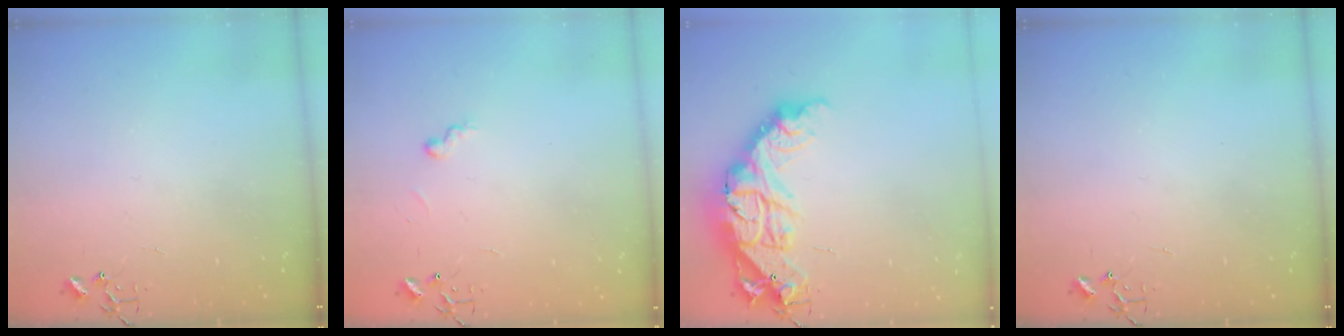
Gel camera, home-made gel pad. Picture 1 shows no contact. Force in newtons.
{"total": 5.9, "press": 5.8, "slide": 0.6}
{"total": 21.4, "press": 21.3, "slide": 2.0}
{"total": 0.0}